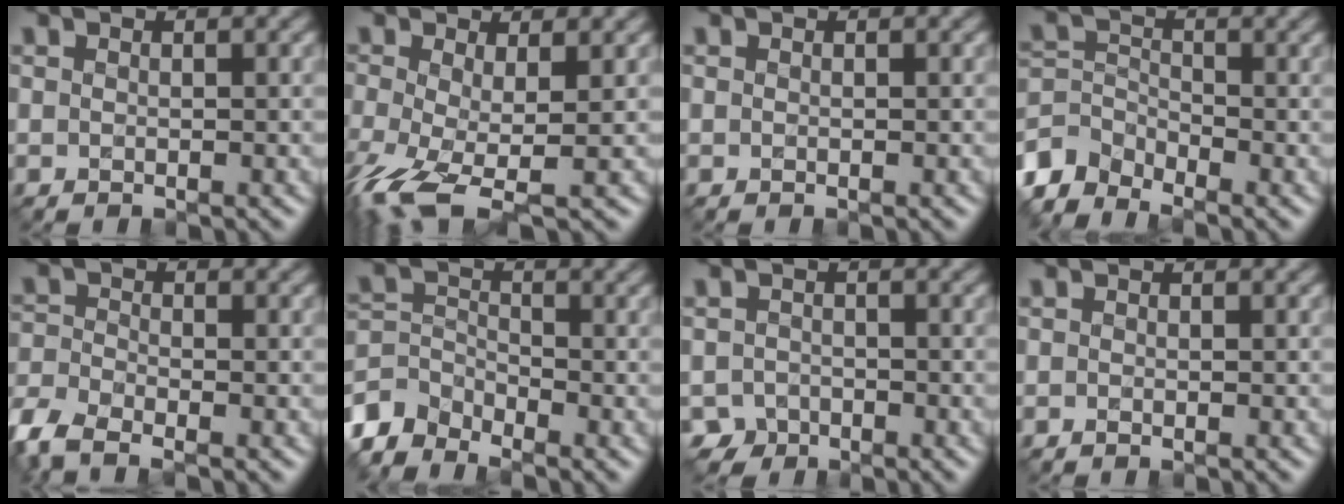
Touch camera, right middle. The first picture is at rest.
{"total": 5.6, "force": [-2.3, 1.8, 4.8], "torque": [-0.118, -0.024, -0.054]}
{"total": 0.0}
{"total": 4.2, "force": [-3.6, 1.9, 1.2], "torque": [-0.027, -0.005, -0.086]}
{"total": 4.8, "force": [-3.5, 1.9, 2.7], "torque": [-0.063, -0.008, -0.085]}
{"total": 4.2, "force": [-3.5, 1.9, 1.1], "torque": [-0.026, -0.004, -0.085]}
{"total": 1.9, "force": [-1.4, 1.3, 0.0], "torque": [0.008, 0.002, -0.028]}
{"total": 0.0}